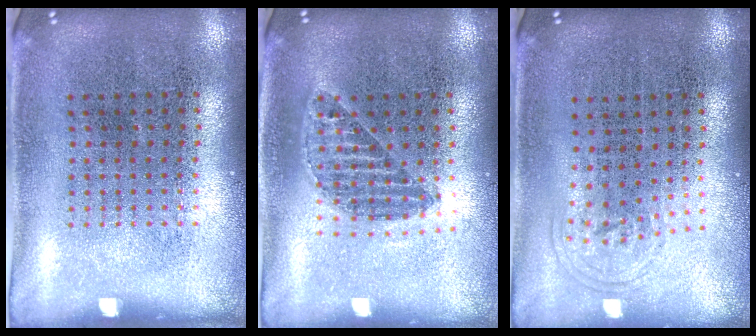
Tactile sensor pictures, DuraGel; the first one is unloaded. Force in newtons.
{"total": 1.2, "press": 1.0, "slide": 0.5}
{"total": 0.8, "press": 0.6, "slide": 0.6}